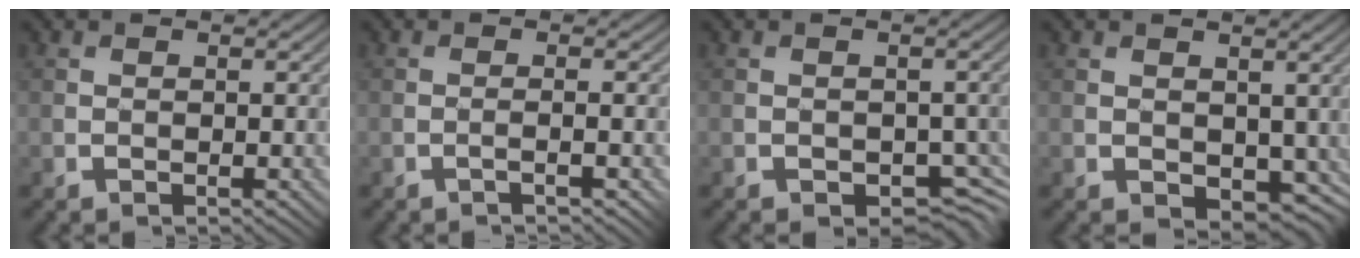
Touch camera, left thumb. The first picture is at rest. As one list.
[{"total": 1.0, "force": [-0.4, -0.6, 0.7], "torque": [-0.012, 0.010, -0.015]}, {"total": 2.4, "force": [-1.3, 1.6, 1.3], "torque": [-0.023, -0.011, -0.021]}, {"total": 3.7, "force": [0.3, 2.9, 2.2], "torque": [-0.050, -0.018, 0.010]}]